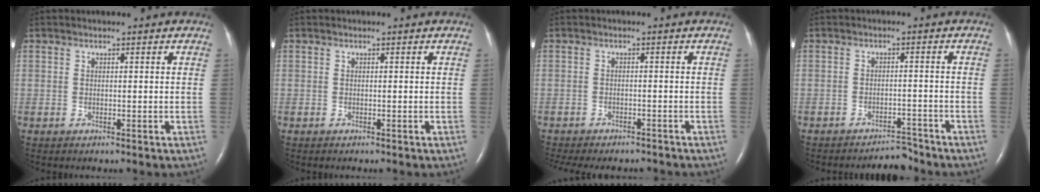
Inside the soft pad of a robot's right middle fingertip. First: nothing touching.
{"total": 0.0}
{"total": 11.8, "force": [-10.4, 3.5, 4.2], "torque": [-0.083, -0.006, -0.131]}
{"total": 3.2, "force": [-3.2, 0.2, -0.1], "torque": [0.004, -0.006, -0.048]}